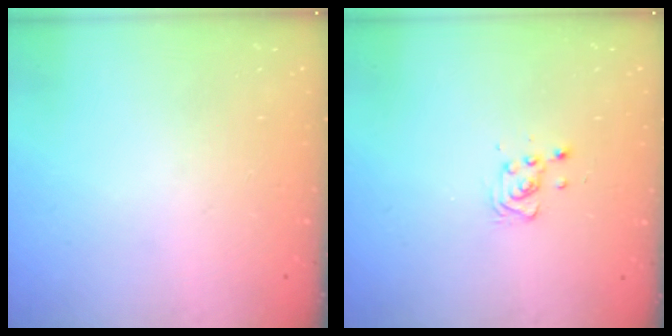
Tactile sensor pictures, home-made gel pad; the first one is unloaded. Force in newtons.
{"total": 4.7, "press": 4.6, "slide": 1.1}